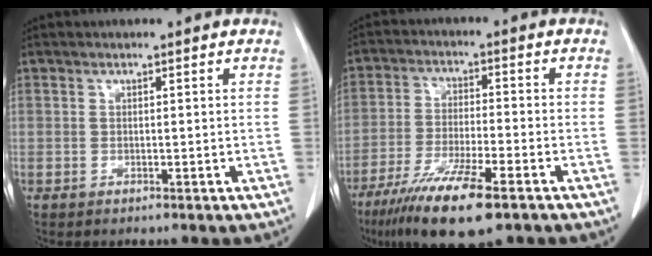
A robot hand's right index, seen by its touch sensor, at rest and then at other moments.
{"total": 12.5, "force": [-7.9, 1.6, 9.6], "torque": [-0.176, -0.030, -0.136]}